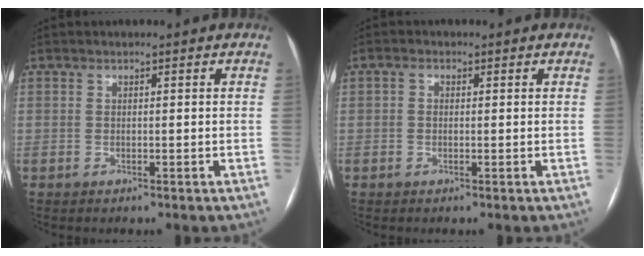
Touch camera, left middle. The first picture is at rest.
{"total": 1.0, "force": [0.1, 0.8, 0.5], "torque": [-0.012, 0.008, 0.000]}